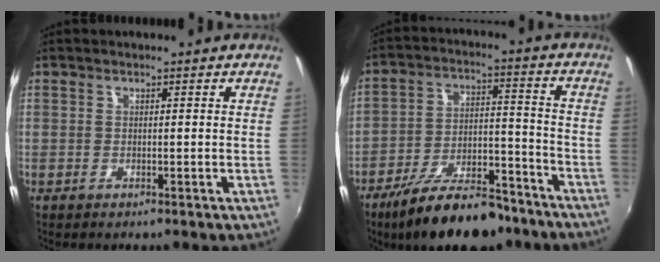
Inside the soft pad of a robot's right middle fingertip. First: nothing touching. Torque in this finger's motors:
{"motor_torque": [0.98, -1.16, 0.17, 0.01]}